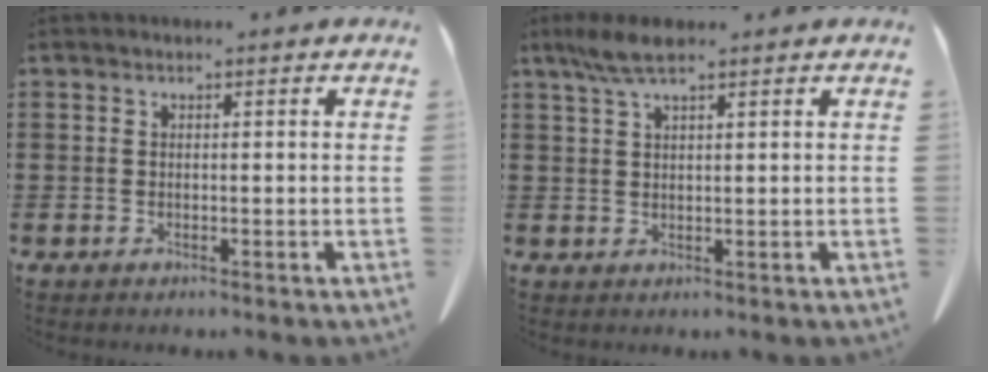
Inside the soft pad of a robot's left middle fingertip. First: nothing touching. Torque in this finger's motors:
{"motor_torque": [0.46, 0.40, 0.14, 0.09]}